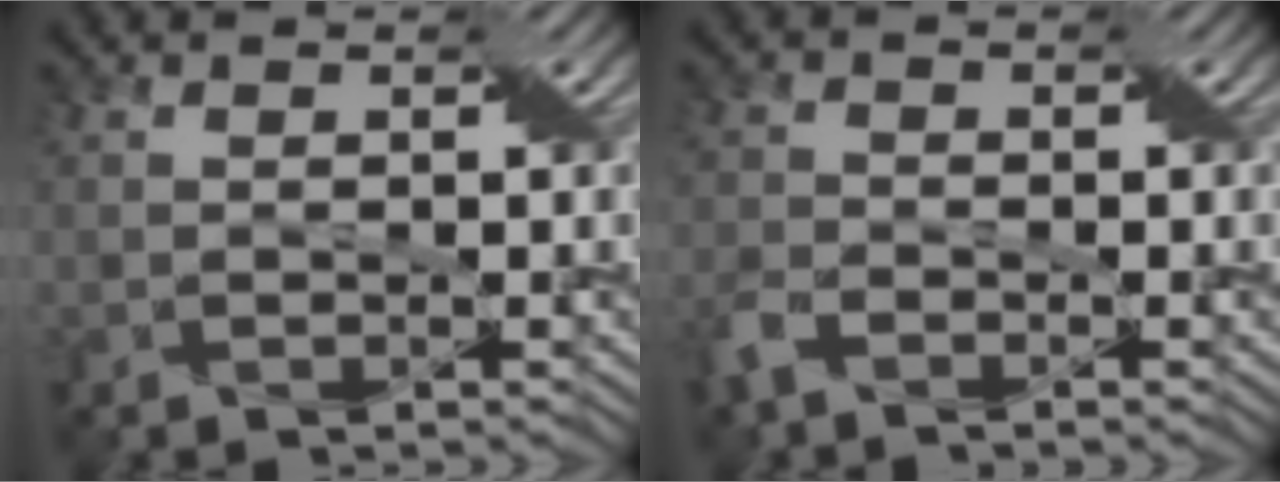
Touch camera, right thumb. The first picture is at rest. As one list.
[{"total": 3.2, "force": [-2.2, 1.3, 1.8], "torque": [-0.046, -0.004, -0.057]}]